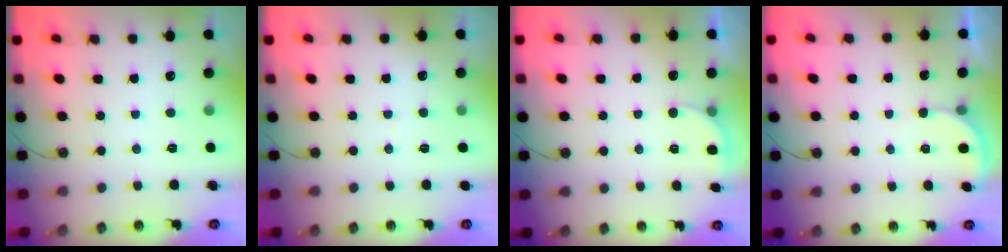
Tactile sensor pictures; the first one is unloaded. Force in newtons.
{"total": 3.4, "press": 3.3, "slide": 0.4}
{"total": 3.0, "press": 3.0, "slide": 0.7}
{"total": 2.6, "press": 2.6, "slide": 0.2}